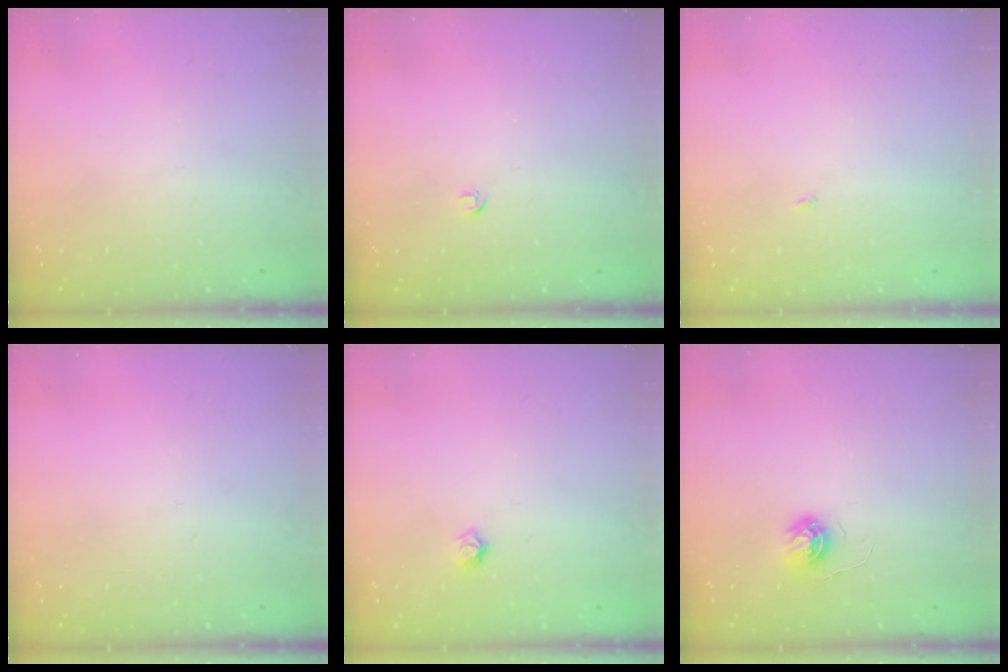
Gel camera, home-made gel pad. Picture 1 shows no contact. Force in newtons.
{"total": 3.4, "press": 3.3, "slide": 0.6}
{"total": 1.9, "press": 1.9, "slide": 0.2}
{"total": 0.0}
{"total": 3.7, "press": 3.6, "slide": 0.2}
{"total": 4.6, "press": 4.6, "slide": 0.4}